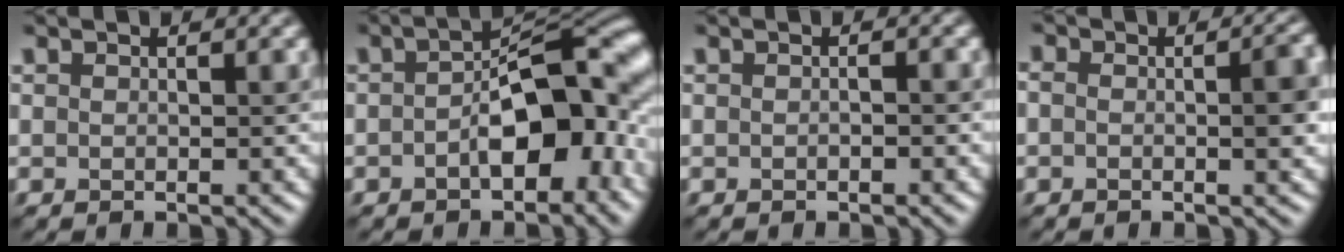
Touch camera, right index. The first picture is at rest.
{"total": 8.2, "force": [-1.9, 3.9, 7.0], "torque": [-0.091, 0.019, -0.036]}
{"total": 0.5, "force": [-0.3, 0.1, 0.4], "torque": [-0.010, 0.001, -0.006]}
{"total": 3.7, "force": [-0.5, 1.7, 3.2], "torque": [-0.038, 0.007, -0.017]}